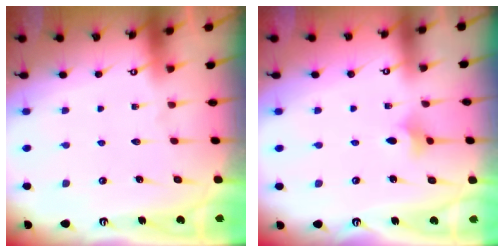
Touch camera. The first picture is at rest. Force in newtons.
{"total": 3.7, "press": 3.6, "slide": 0.9}